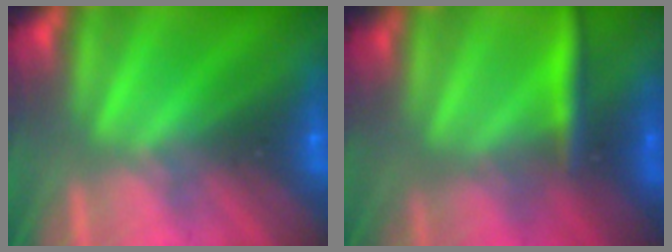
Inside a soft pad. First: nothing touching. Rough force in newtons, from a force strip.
{"total": 2.8}